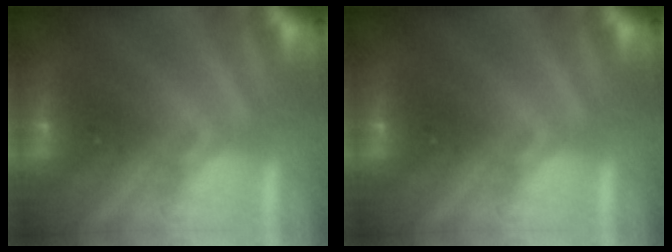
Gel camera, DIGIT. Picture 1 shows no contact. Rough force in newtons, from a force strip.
{"total": 0.0}